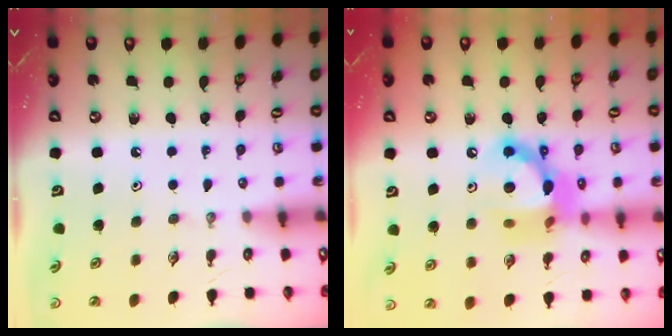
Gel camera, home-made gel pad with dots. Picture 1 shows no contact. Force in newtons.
{"total": 14.7, "press": 14.7, "slide": 1.2}